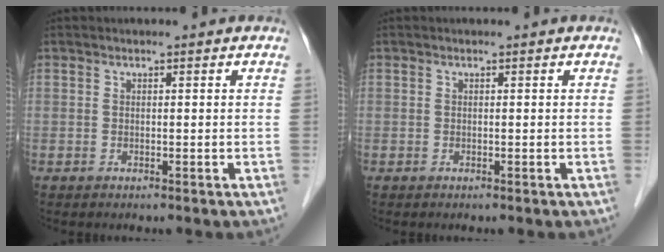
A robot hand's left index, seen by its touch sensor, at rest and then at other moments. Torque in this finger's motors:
{"motor_torque": [0.00, 0.00, 0.00, 0.00]}